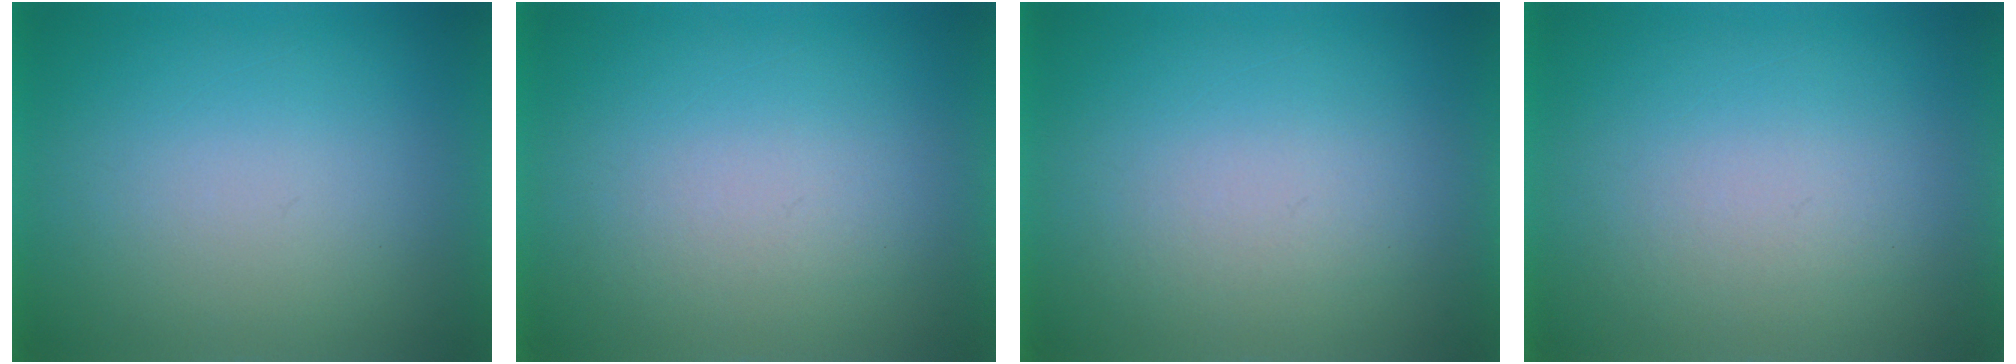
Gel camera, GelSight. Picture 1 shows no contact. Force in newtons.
{"total": 1.4}
{"total": 1.4}
{"total": 1.5}